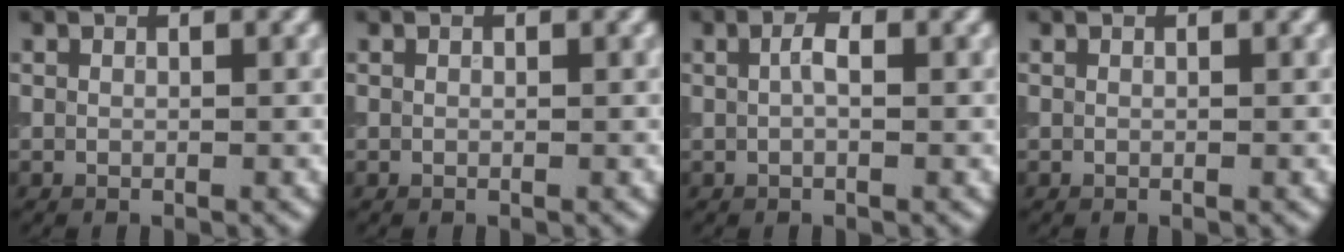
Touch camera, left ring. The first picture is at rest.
{"total": 0.0}
{"total": 1.4, "force": [0.2, 0.5, 1.3], "torque": [-0.028, 0.002, 0.001]}
{"total": 0.0}